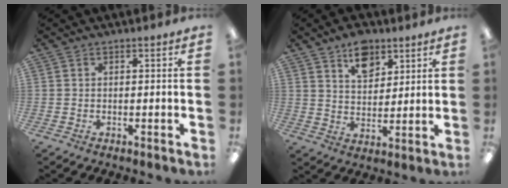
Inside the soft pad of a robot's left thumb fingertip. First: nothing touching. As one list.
[{"total": 9.2, "force": [6.1, 5.5, 4.1], "torque": [-0.051, -0.026, 0.108]}]